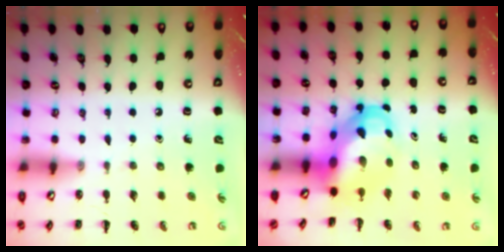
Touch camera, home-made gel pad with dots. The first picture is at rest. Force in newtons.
{"total": 7.2, "press": 7.1, "slide": 1.0}